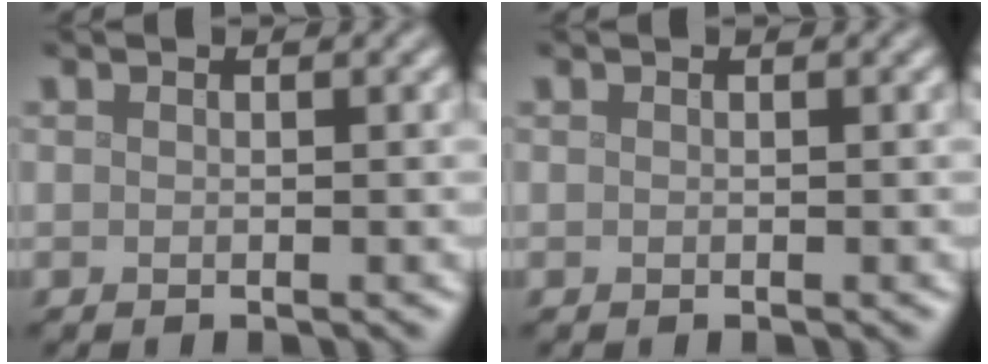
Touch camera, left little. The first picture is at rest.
{"total": 0.0}